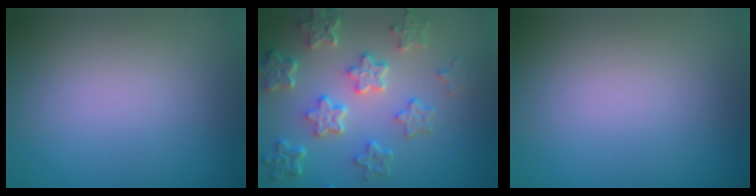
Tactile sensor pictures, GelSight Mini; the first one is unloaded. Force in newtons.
{"total": 6.5, "press": 4.9, "slide": 4.3}
{"total": 0.0}